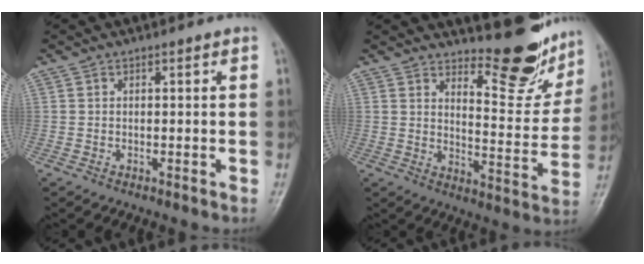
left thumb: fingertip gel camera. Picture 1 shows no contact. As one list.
[{"total": 12.3, "force": [10.9, 3.4, 4.5], "torque": [-0.030, -0.103, 0.152]}]